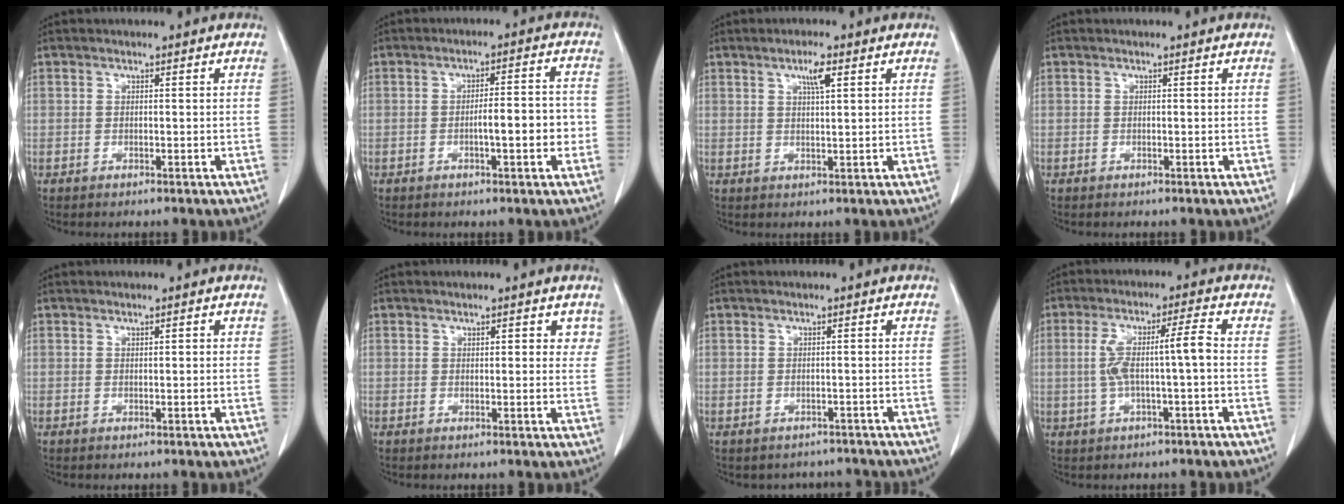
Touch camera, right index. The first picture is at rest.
{"total": 6.2, "force": [-1.4, 1.1, 5.9], "torque": [-0.090, 0.015, -0.017]}
{"total": 3.2, "force": [1.6, 0.4, 2.7], "torque": [-0.049, 0.000, 0.027]}
{"total": 0.0}
{"total": 0.8, "force": [0.4, 0.3, 0.7], "torque": [-0.012, 0.002, 0.006]}
{"total": 3.1, "force": [1.7, 1.5, 2.0], "torque": [-0.013, 0.000, 0.017]}
{"total": 3.2, "force": [-2.6, 1.8, -0.3], "torque": [0.004, 0.013, -0.034]}
{"total": 7.0, "force": [-0.3, 0.4, 7.0], "torque": [-0.141, 0.022, -0.001]}